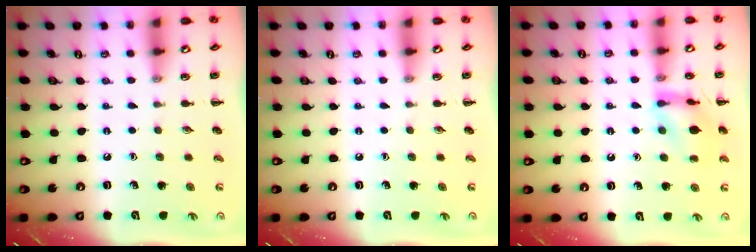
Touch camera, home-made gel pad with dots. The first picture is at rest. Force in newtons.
{"total": 0.0}
{"total": 11.8, "press": 11.8, "slide": 1.0}